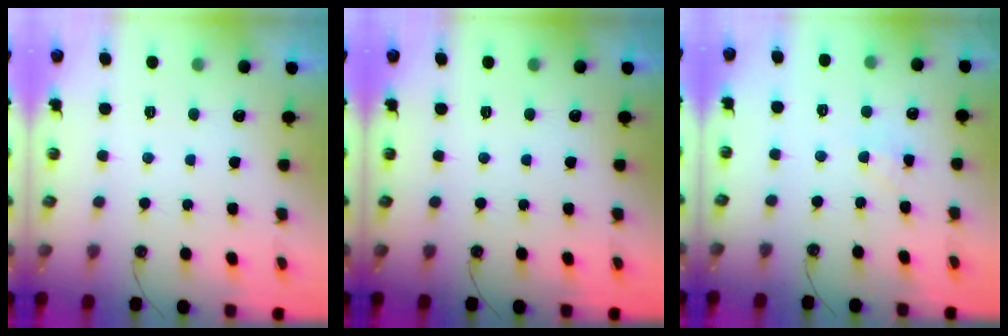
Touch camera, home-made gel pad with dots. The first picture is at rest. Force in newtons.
{"total": 0.0}
{"total": 4.6, "press": 4.6, "slide": 0.6}